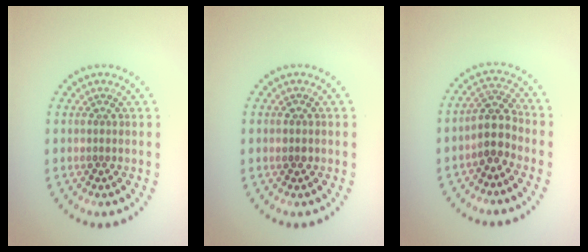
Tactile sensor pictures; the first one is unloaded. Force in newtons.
{"total": 1.2, "press": 1.2, "slide": 0.0}
{"total": 2.9, "press": 2.4, "slide": 1.6}